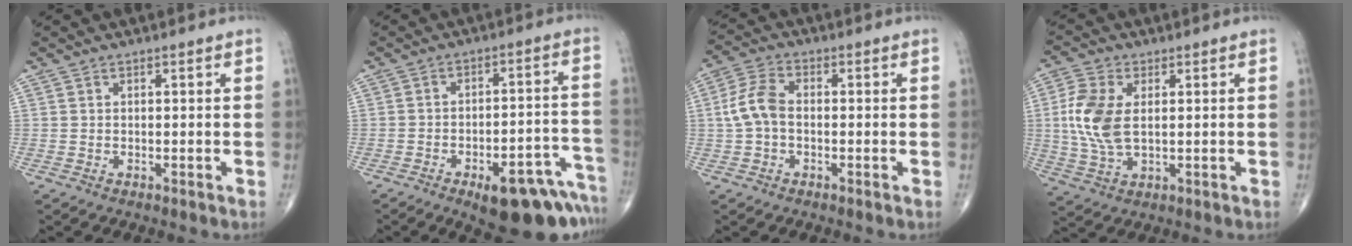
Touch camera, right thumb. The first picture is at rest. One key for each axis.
{"total": 16.6, "fx": -10.2, "fy": 6.2, "fz": 11.5, "tx": -0.079, "ty": 0.083, "tz": -0.131}
{"total": 6.6, "fx": -0.4, "fy": 4.0, "fz": 5.1, "tx": -0.113, "ty": 0.020, "tz": -0.016}
{"total": 9.9, "fx": 1.1, "fy": 5.5, "fz": 8.2, "tx": -0.189, "ty": -0.001, "tz": 0.025}